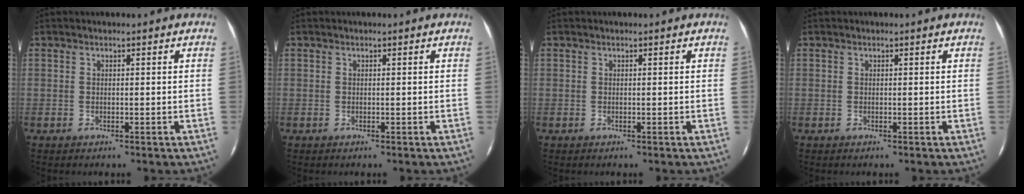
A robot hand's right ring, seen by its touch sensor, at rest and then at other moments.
{"total": 0.0}
{"total": 0.0}
{"total": 0.0}